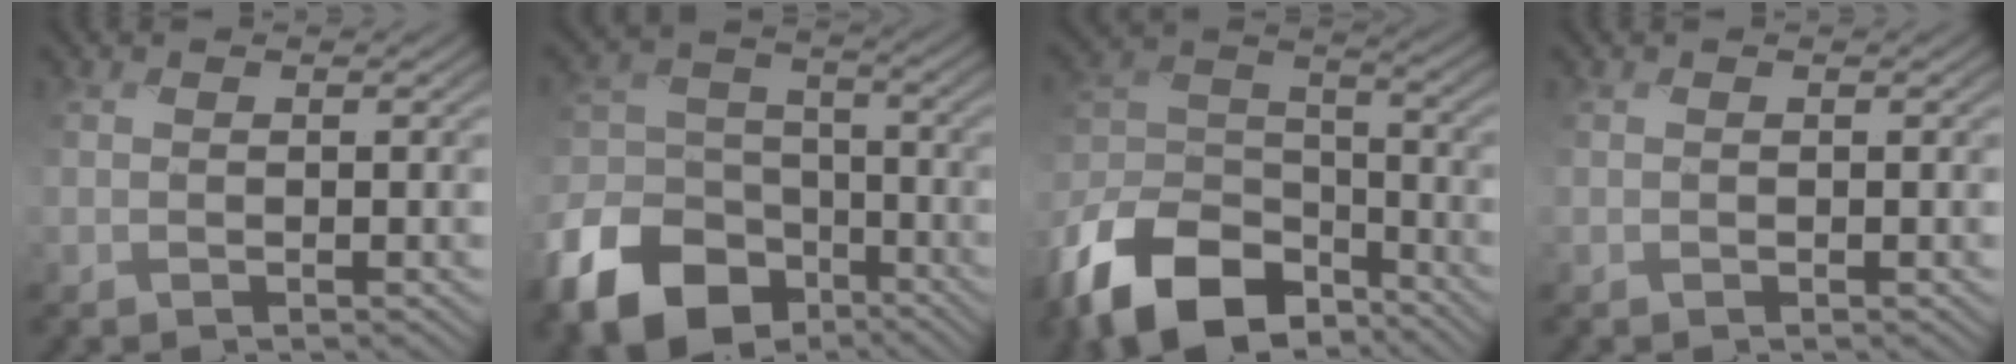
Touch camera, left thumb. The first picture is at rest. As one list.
[{"total": 14.6, "force": [-8.4, 9.9, 6.7], "torque": [-0.204, -0.034, -0.147]}, {"total": 15.7, "force": [-10.5, 8.5, 8.0], "torque": [-0.209, -0.022, -0.200]}, {"total": 0.0}]